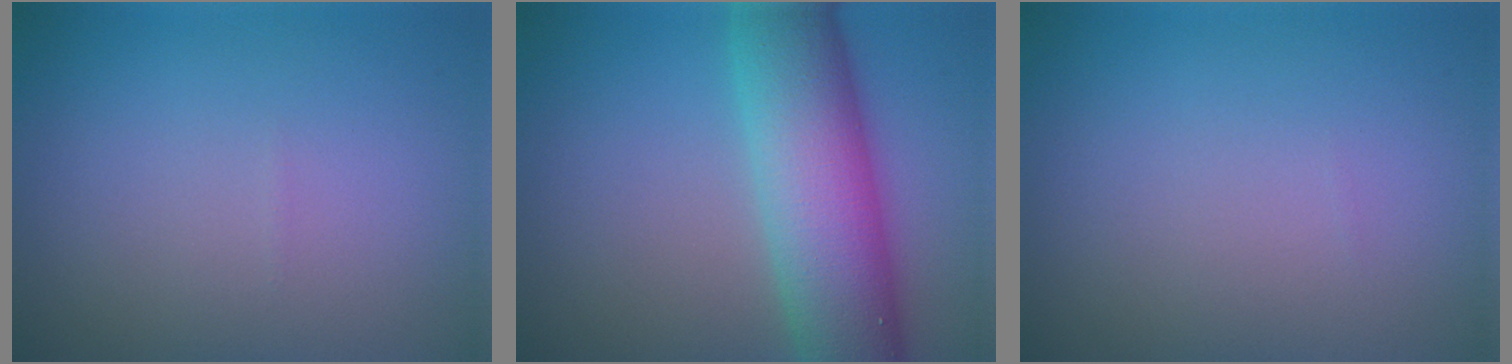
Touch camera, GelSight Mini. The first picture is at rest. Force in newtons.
{"total": 9.3, "press": 9.3, "slide": 0.4}
{"total": 0.0}